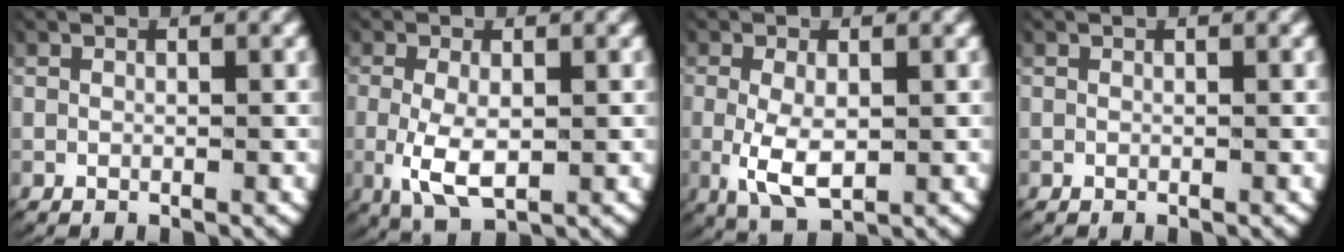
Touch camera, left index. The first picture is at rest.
{"total": 5.0, "force": [-1.1, 2.7, 4.0], "torque": [-0.093, -0.018, -0.009]}
{"total": 5.0, "force": [-1.2, 2.9, 4.0], "torque": [-0.093, -0.020, -0.008]}
{"total": 0.0}